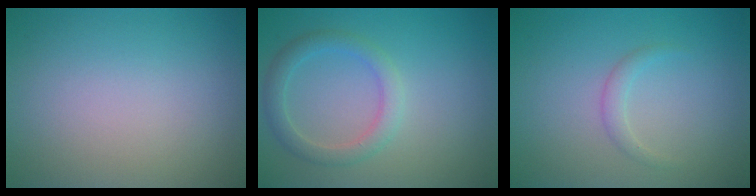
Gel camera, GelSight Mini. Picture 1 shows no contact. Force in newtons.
{"total": 2.5, "press": 2.5, "slide": 0.1}
{"total": 1.2, "press": 1.1, "slide": 0.1}